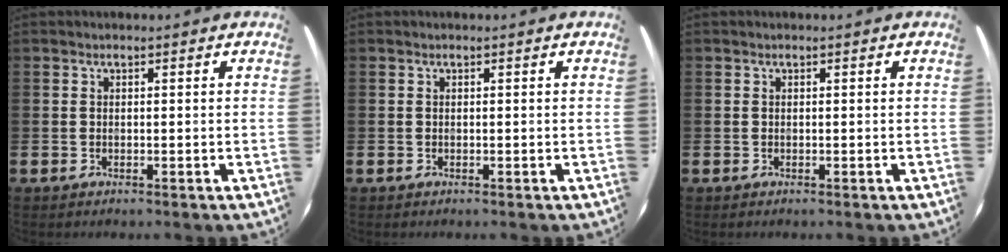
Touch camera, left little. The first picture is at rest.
{"total": 0.0}
{"total": 0.0}